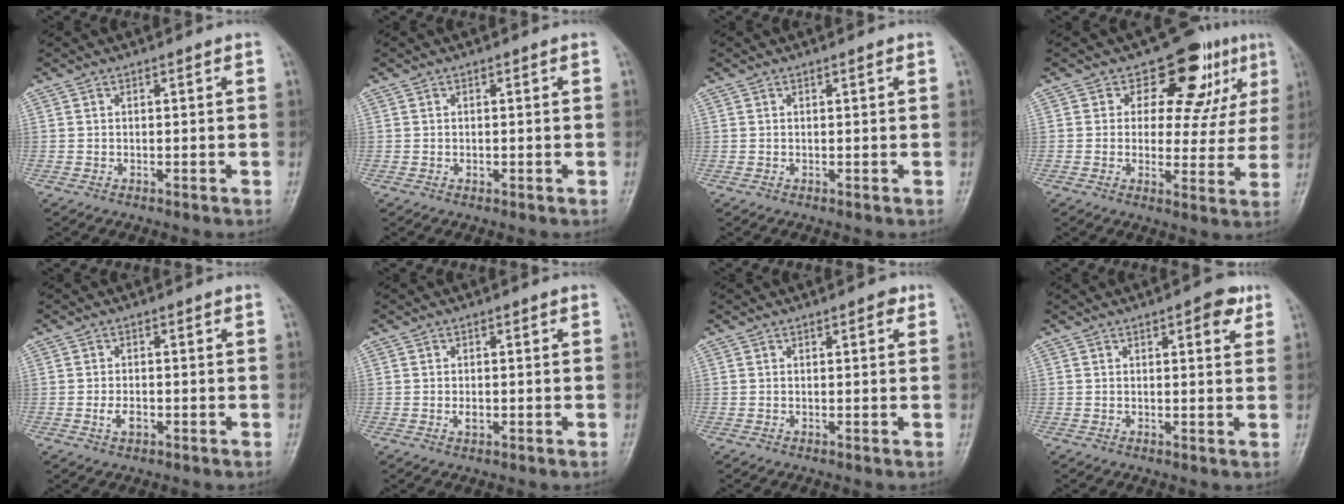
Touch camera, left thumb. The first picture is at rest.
{"total": 0.8, "force": [-0.1, 0.7, 0.4], "torque": [0.001, 0.001, -0.003]}
{"total": 0.6, "force": [0.3, 0.3, 0.4], "torque": [-0.002, 0.000, 0.004]}
{"total": 12.9, "force": [6.6, 8.0, 7.8], "torque": [-0.037, -0.022, 0.086]}
{"total": 2.8, "force": [-1.0, 1.8, 1.9], "torque": [-0.031, 0.003, -0.018]}
{"total": 1.8, "force": [-0.3, 1.3, 1.2], "torque": [-0.014, 0.000, -0.006]}
{"total": 2.0, "force": [0.9, 1.0, 1.5], "torque": [-0.008, 0.000, 0.010]}
{"total": 4.7, "force": [2.4, 1.9, 3.5], "torque": [-0.029, -0.006, 0.025]}